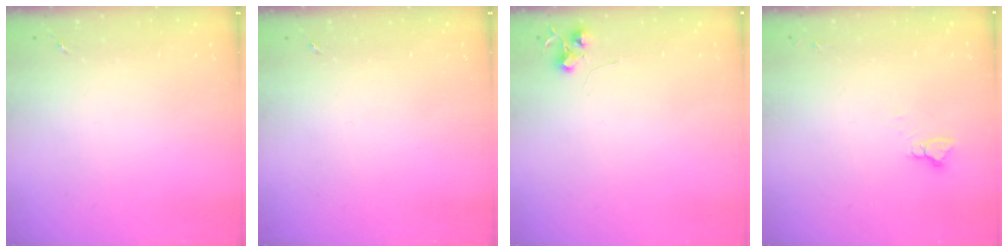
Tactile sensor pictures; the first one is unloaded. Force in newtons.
{"total": 0.0}
{"total": 6.0, "press": 6.0, "slide": 0.5}
{"total": 2.9, "press": 2.9, "slide": 0.2}